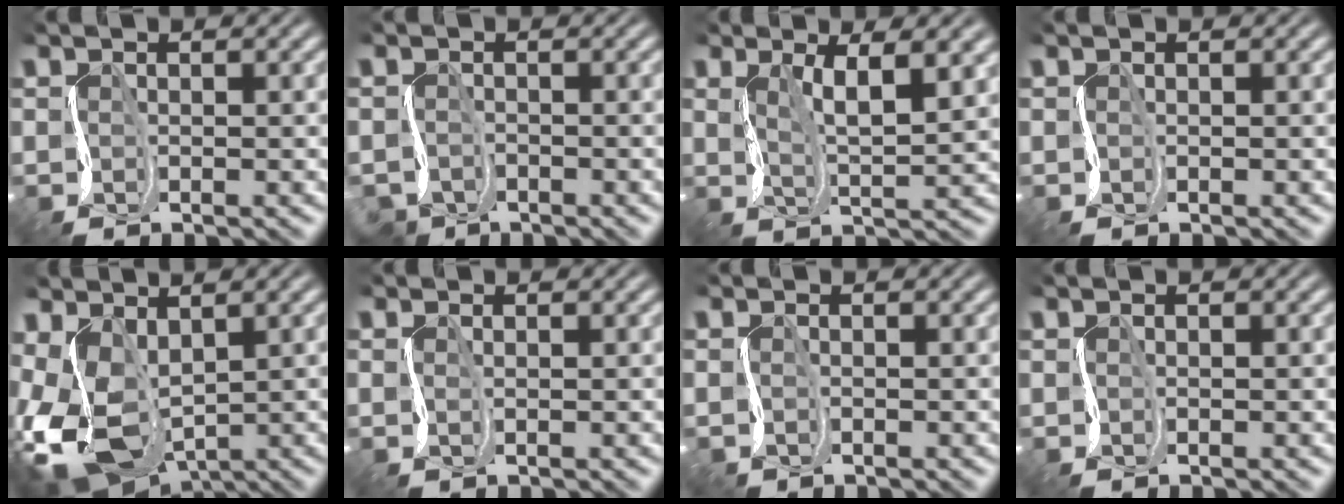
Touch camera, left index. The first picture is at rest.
{"total": 2.5, "force": [-2.1, 1.3, 0.3], "torque": [-0.004, -0.015, -0.047]}
{"total": 3.8, "force": [1.3, 0.9, 3.5], "torque": [-0.073, -0.011, 0.020]}
{"total": 0.0}
{"total": 11.0, "force": [-1.1, 7.0, 8.5], "torque": [-0.183, -0.031, -0.003]}
{"total": 0.0}
{"total": 0.7, "force": [-0.6, 0.2, -0.5], "torque": [0.010, -0.006, -0.012]}
{"total": 0.0}